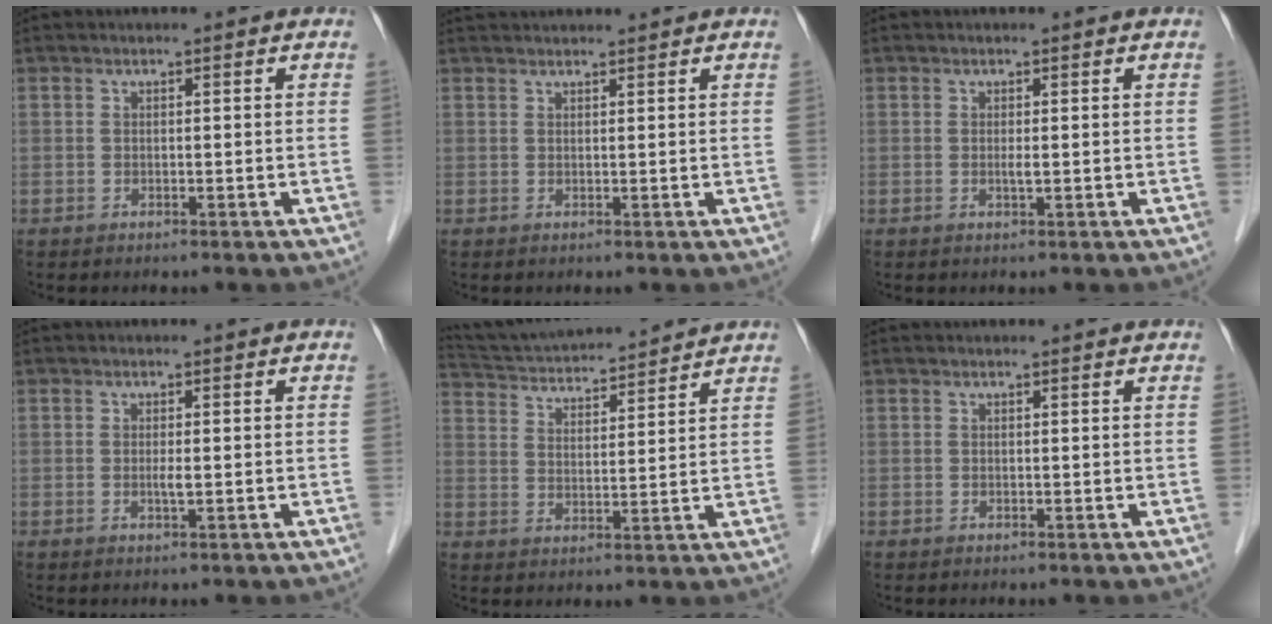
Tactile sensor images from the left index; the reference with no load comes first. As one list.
[{"total": 5.0, "force": [4.8, 0.1, 1.4], "torque": [-0.017, 0.037, 0.069]}, {"total": 0.8, "force": [0.0, 0.0, 0.8], "torque": [-0.019, -0.003, 0.000]}, {"total": 1.1, "force": [0.0, 0.0, 1.1], "torque": [-0.025, -0.003, 0.000]}, {"total": 15.7, "force": [14.7, 1.4, 5.2], "torque": [-0.100, 0.030, 0.234]}, {"total": 1.8, "force": [1.7, 0.1, 0.5], "torque": [-0.013, 0.008, 0.016]}]